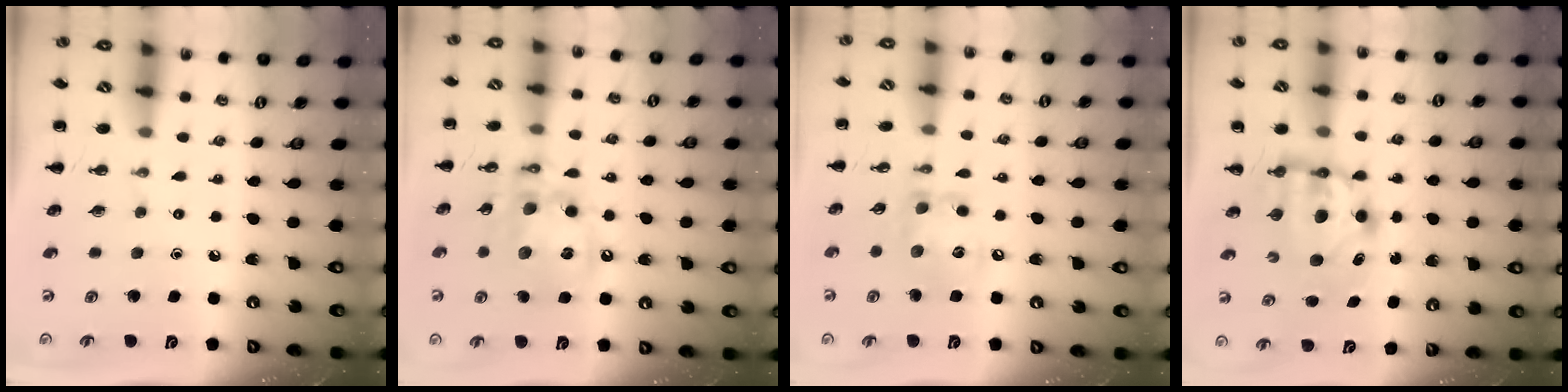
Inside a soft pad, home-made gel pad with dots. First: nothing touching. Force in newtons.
{"total": 14.4, "press": 14.1, "slide": 3.0}
{"total": 11.4, "press": 11.4, "slide": 0.7}
{"total": 6.5, "press": 6.4, "slide": 1.3}